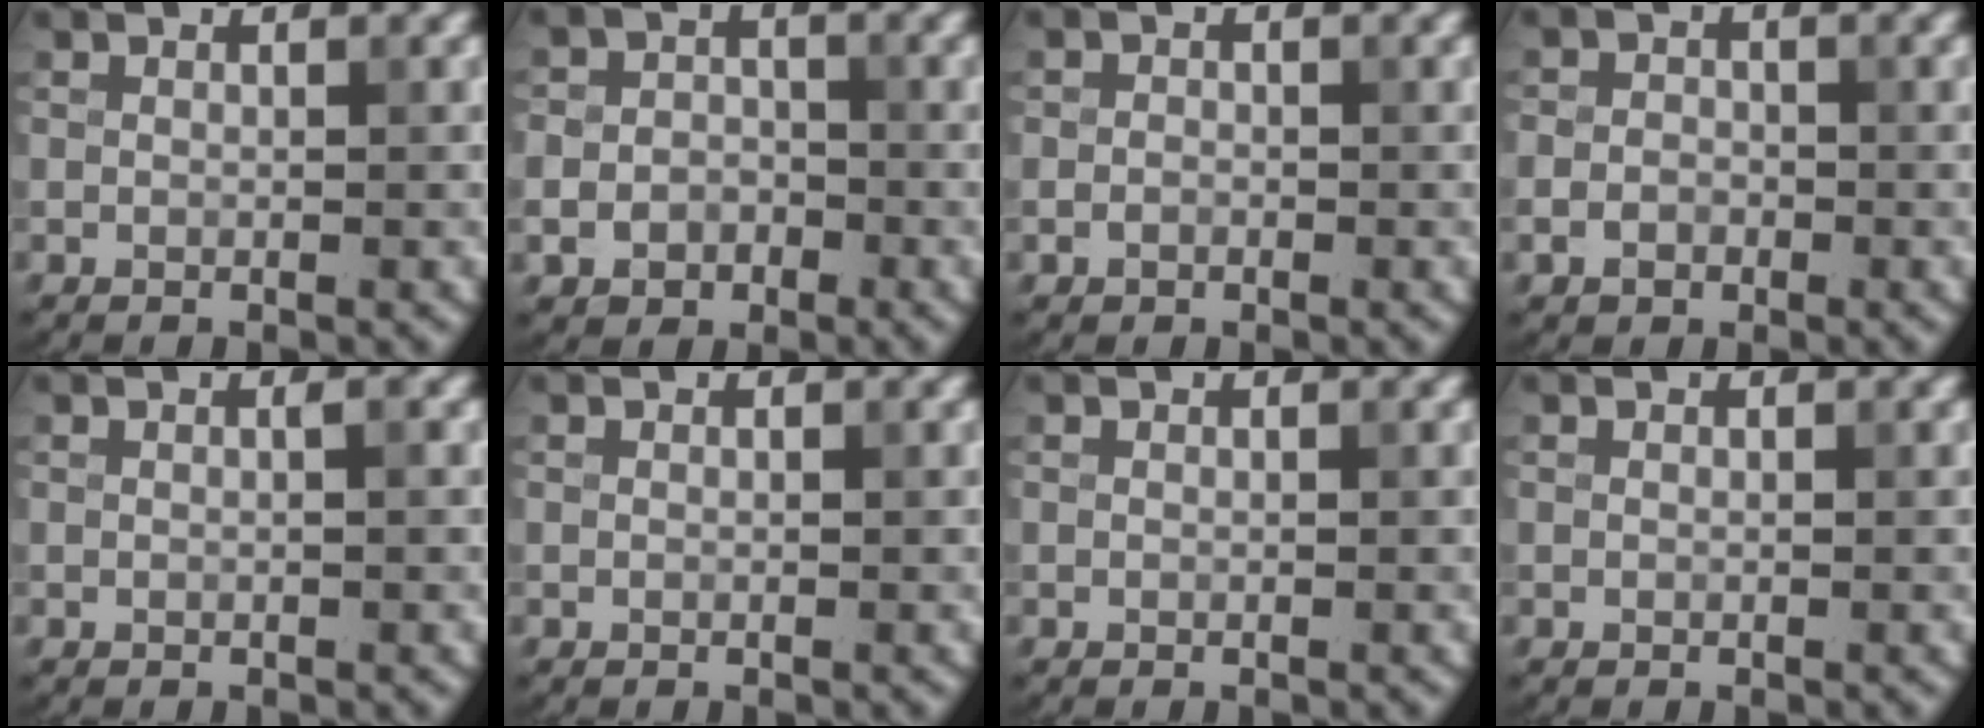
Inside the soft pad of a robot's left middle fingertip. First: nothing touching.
{"total": 3.1, "force": [-1.2, 2.6, 1.2], "torque": [-0.001, -0.001, -0.032]}
{"total": 1.0, "force": [-0.4, 0.8, 0.3], "torque": [0.000, -0.002, -0.011]}
{"total": 2.0, "force": [-0.9, 1.6, 0.7], "torque": [-0.009, 0.000, -0.021]}
{"total": 0.6, "force": [0.0, 0.0, 0.6], "torque": [-0.010, 0.003, 0.001]}
{"total": 0.0}
{"total": 0.0}
{"total": 0.0}